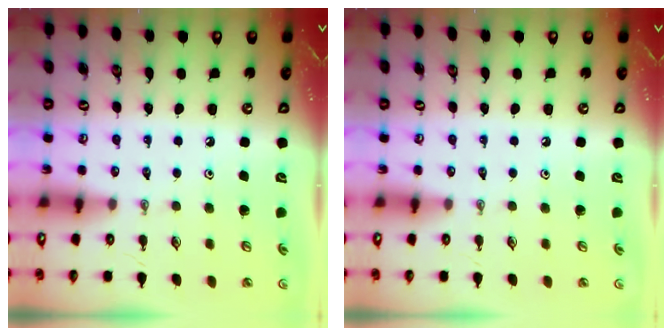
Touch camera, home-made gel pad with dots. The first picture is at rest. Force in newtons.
{"total": 0.0}